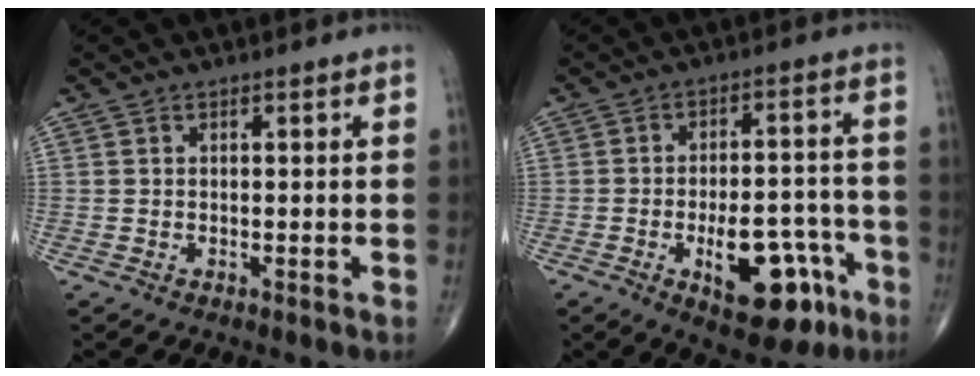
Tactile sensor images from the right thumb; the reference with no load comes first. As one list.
[{"total": 14.5, "force": [-6.4, 6.9, 11.1], "torque": [-0.128, 0.038, -0.083]}]